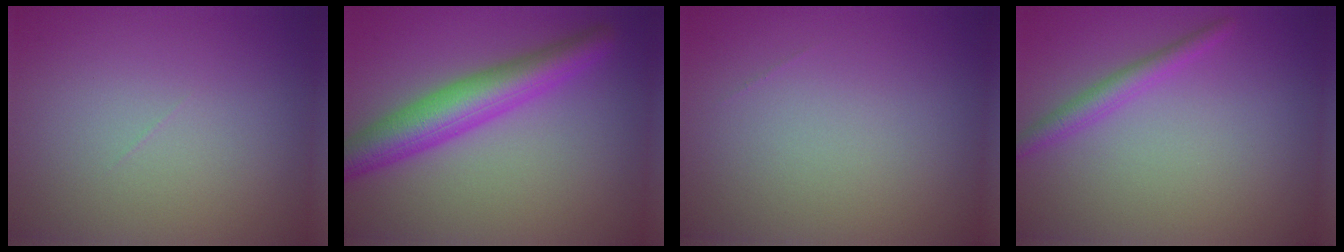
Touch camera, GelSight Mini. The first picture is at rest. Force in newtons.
{"total": 5.7, "press": 5.7, "slide": 0.2}
{"total": 0.0}
{"total": 2.0, "press": 2.0, "slide": 0.0}